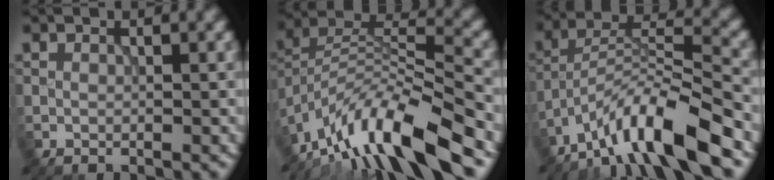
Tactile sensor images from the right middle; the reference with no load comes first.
{"total": 13.0, "force": [-9.6, 3.1, 8.3], "torque": [-0.149, 0.016, -0.175]}
{"total": 10.0, "force": [-7.4, 1.7, 6.6], "torque": [-0.099, 0.016, -0.138]}